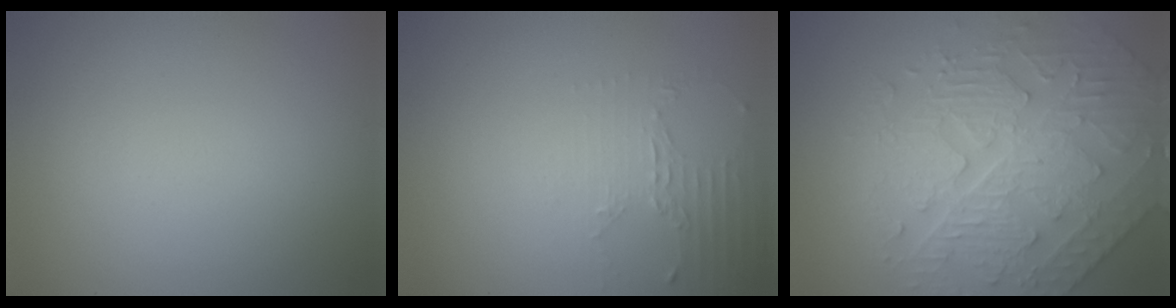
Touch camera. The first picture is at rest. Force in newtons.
{"total": 2.1, "press": 1.5, "slide": 1.5}
{"total": 5.0, "press": 4.9, "slide": 0.8}